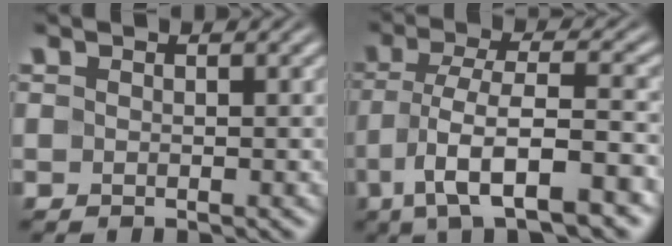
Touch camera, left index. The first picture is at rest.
{"total": 8.9, "force": [-4.1, 2.5, 7.5], "torque": [-0.130, 0.002, -0.073]}